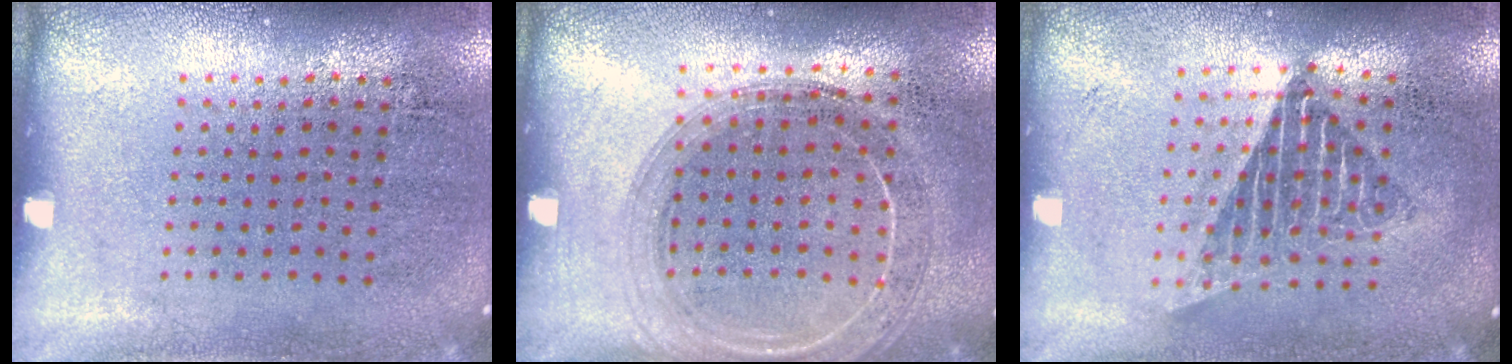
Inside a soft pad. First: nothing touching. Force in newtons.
{"total": 1.6, "press": 1.6, "slide": 0.4}
{"total": 1.5, "press": 1.3, "slide": 0.8}